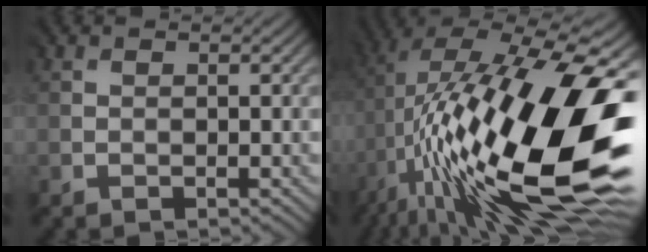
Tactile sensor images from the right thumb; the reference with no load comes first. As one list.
[{"total": 22.0, "force": [-1.7, 7.7, 20.5], "torque": [-0.367, 0.012, -0.039]}]